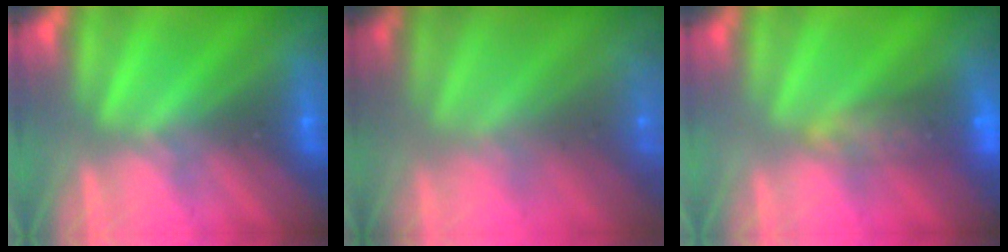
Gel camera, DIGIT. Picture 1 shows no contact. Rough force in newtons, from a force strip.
{"total": 7.3}
{"total": 7.7}